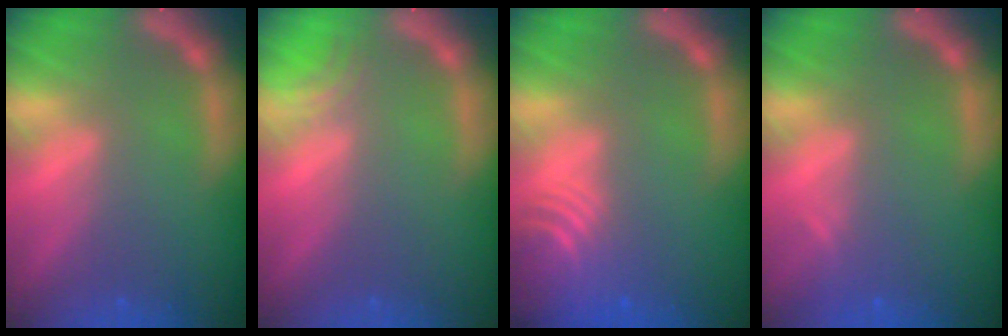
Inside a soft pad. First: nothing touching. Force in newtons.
{"total": 1.5}
{"total": 7.0}
{"total": 0.9}